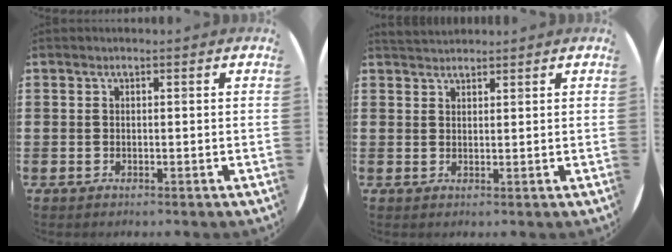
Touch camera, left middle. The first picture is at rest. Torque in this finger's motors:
{"motor_torque": [0.06, -0.06, -0.02, 0.01]}